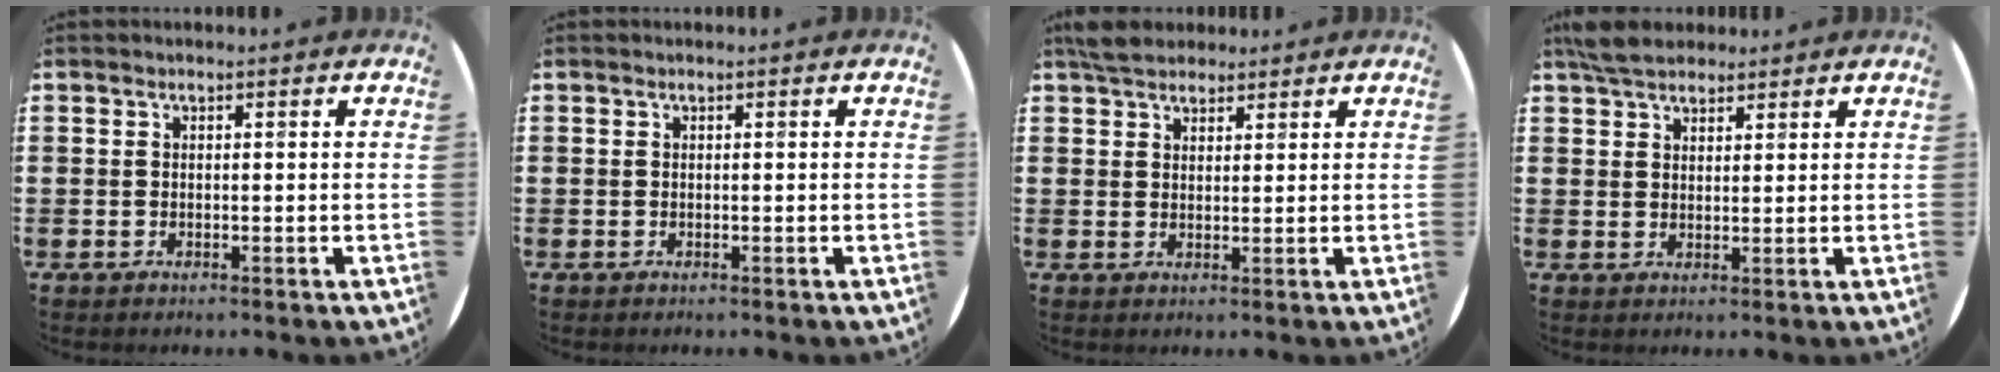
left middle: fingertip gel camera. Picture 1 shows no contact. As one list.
[{"total": 0.0}, {"total": 3.5, "force": [3.1, 1.4, 0.6], "torque": [-0.012, -0.001, 0.059]}, {"total": 4.3, "force": [3.8, 1.6, 1.2], "torque": [-0.024, -0.003, 0.072]}]